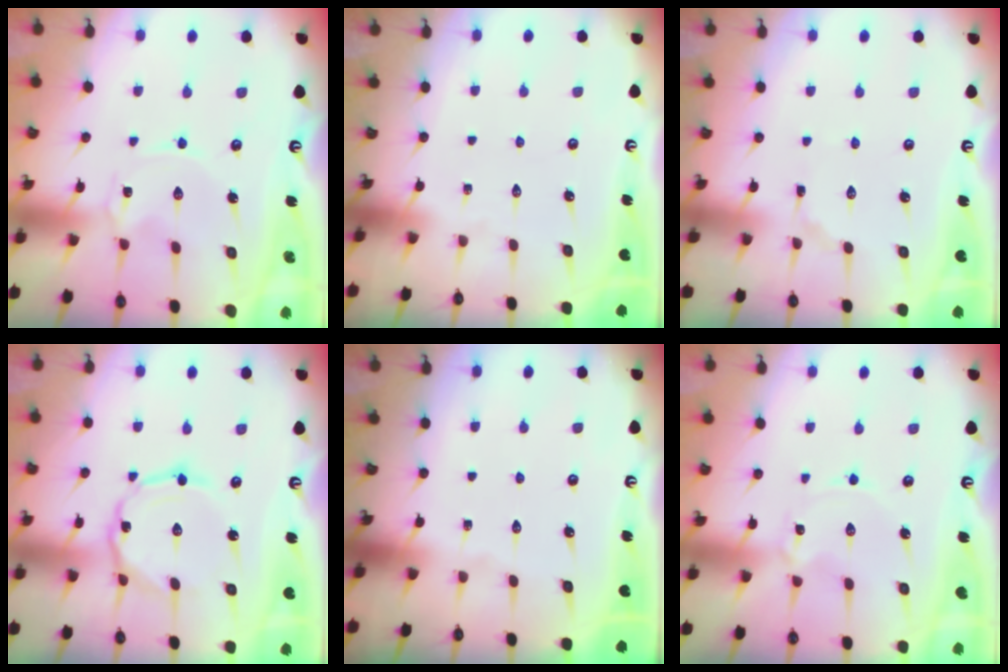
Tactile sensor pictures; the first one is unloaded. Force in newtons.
{"total": 0.0}
{"total": 3.1, "press": 3.1, "slide": 0.3}
{"total": 5.0, "press": 5.0, "slide": 0.3}
{"total": 0.0}
{"total": 0.7, "press": 0.6, "slide": 0.1}